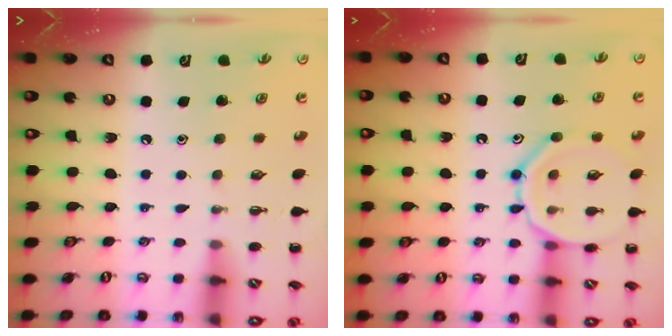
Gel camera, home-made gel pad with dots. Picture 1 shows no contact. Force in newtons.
{"total": 13.3, "press": 13.3, "slide": 0.5}